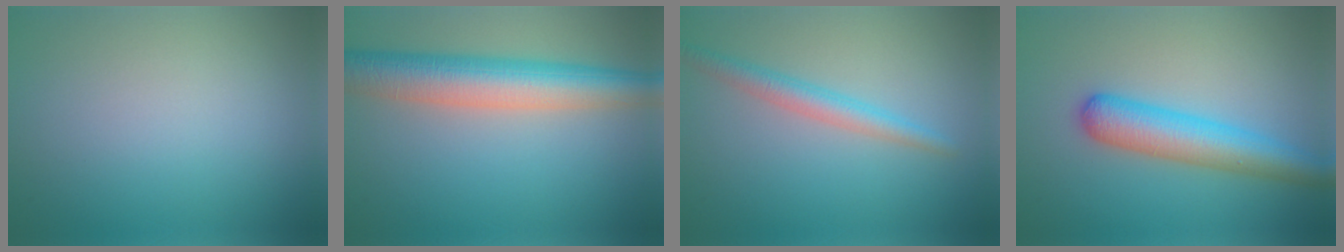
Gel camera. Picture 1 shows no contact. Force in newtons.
{"total": 7.7, "press": 7.7, "slide": 0.3}
{"total": 2.6, "press": 2.6, "slide": 0.1}
{"total": 5.5, "press": 5.5, "slide": 0.2}